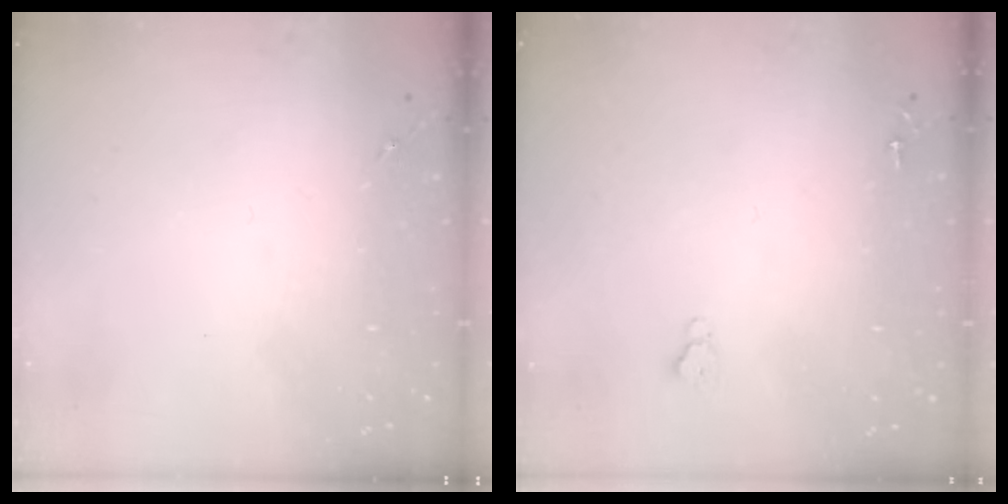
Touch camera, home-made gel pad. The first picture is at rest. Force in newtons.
{"total": 2.6, "press": 2.5, "slide": 0.3}